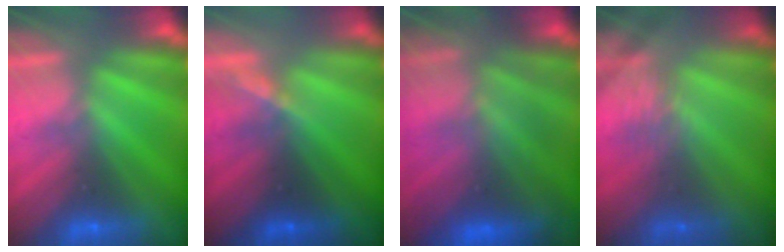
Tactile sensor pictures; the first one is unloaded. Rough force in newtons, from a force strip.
{"total": 1.3}
{"total": 8.7}
{"total": 2.1}